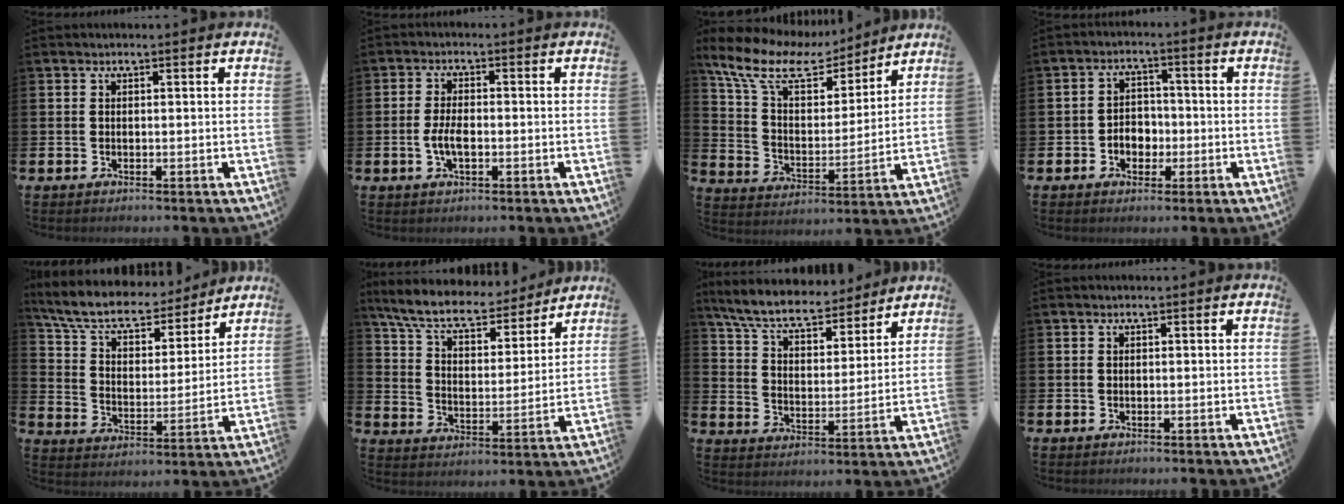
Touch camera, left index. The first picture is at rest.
{"total": 3.3, "force": [-0.5, 1.5, 2.9], "torque": [-0.052, 0.003, -0.010]}
{"total": 10.9, "force": [8.6, 4.6, 4.8], "torque": [-0.139, -0.044, 0.152]}
{"total": 3.3, "force": [-1.2, 2.7, 1.5], "torque": [-0.026, 0.004, -0.030]}
{"total": 8.9, "force": [7.9, 2.9, 2.9], "torque": [-0.091, -0.054, 0.137]}
{"total": 8.9, "force": [8.1, 2.3, 3.1], "torque": [-0.094, -0.054, 0.140]}
{"total": 8.4, "force": [7.6, 2.0, 2.8], "torque": [-0.093, -0.045, 0.136]}
{"total": 0.0}